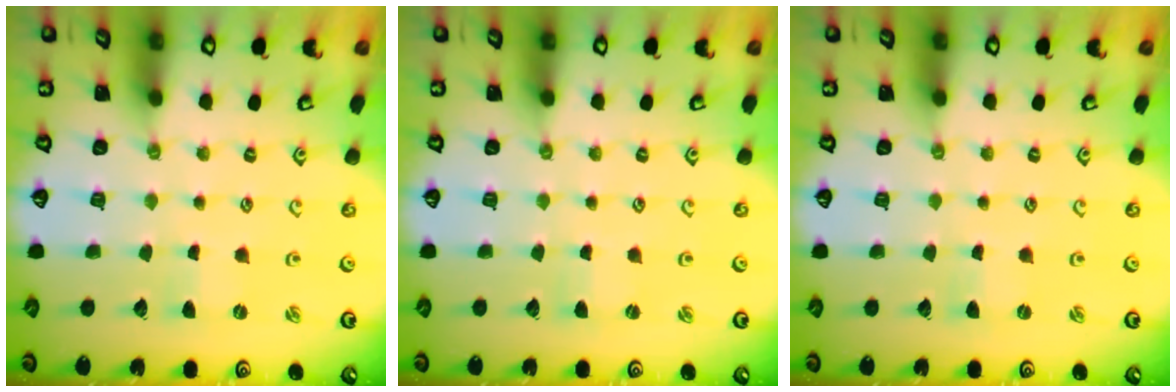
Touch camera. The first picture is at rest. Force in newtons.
{"total": 1.7, "press": 1.7, "slide": 0.3}
{"total": 0.0}